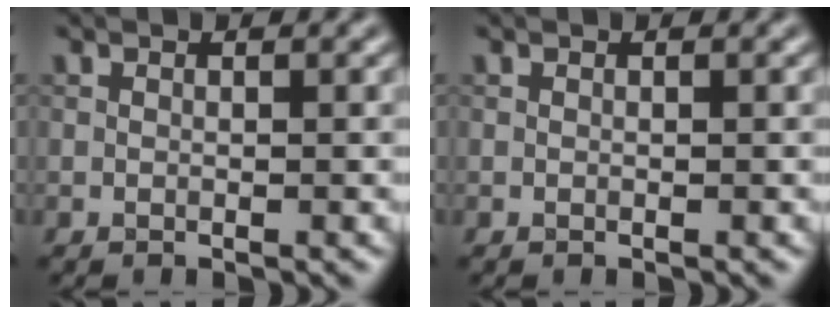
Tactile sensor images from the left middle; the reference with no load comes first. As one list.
[{"total": 0.0}]